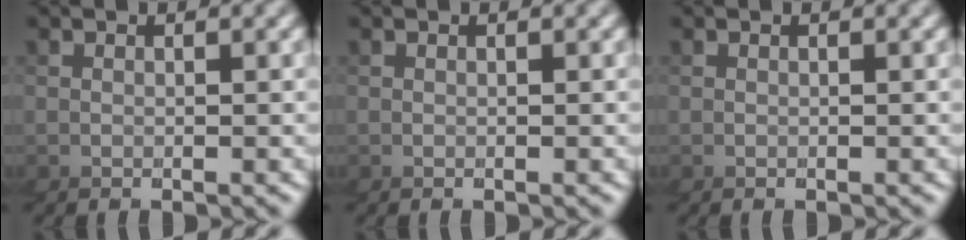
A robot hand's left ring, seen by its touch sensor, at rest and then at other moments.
{"total": 0.0}
{"total": 0.0}